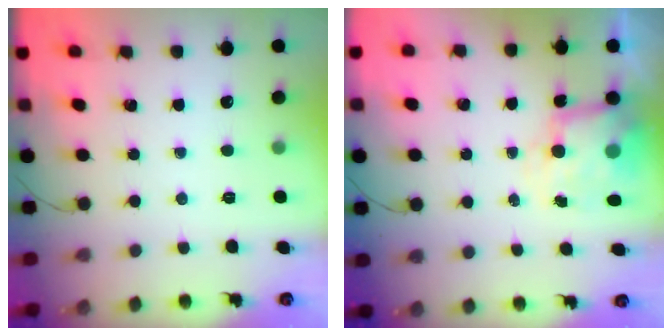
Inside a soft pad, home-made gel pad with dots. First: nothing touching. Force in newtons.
{"total": 7.7, "press": 7.6, "slide": 0.8}